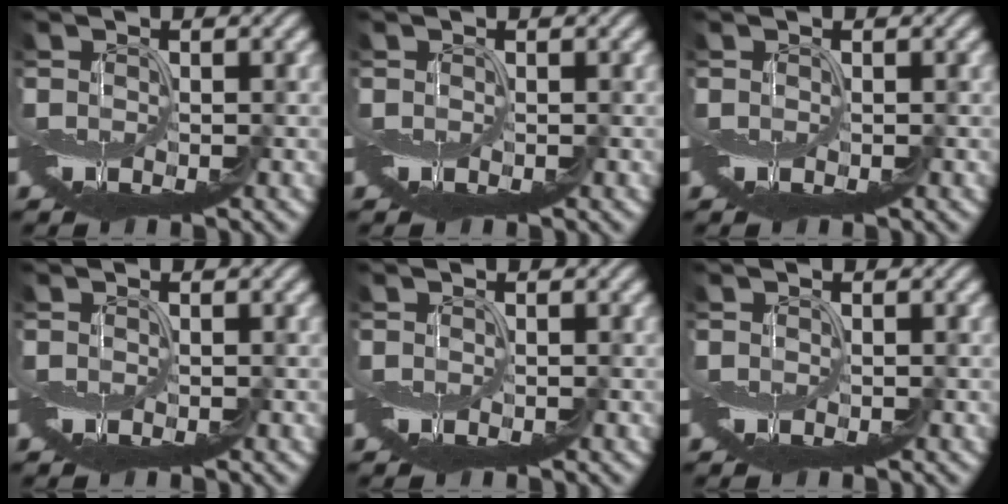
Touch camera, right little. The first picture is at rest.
{"total": 0.0}
{"total": 0.0}
{"total": 0.0}
{"total": 0.0}
{"total": 0.0}